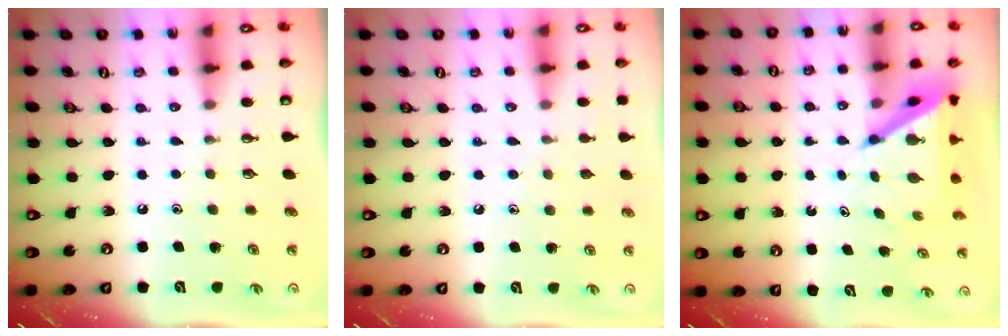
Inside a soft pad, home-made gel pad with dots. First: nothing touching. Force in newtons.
{"total": 3.8, "press": 3.8, "slide": 0.3}
{"total": 6.8, "press": 6.7, "slide": 0.4}